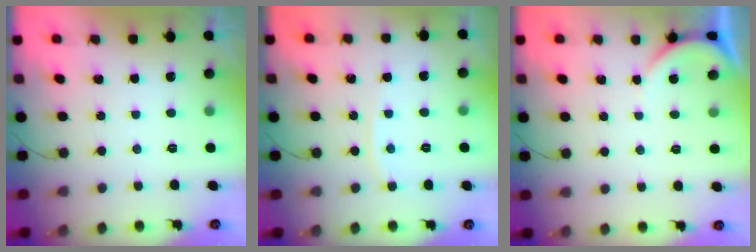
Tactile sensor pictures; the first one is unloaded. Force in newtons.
{"total": 3.1, "press": 3.1, "slide": 0.2}
{"total": 2.8, "press": 2.8, "slide": 0.5}